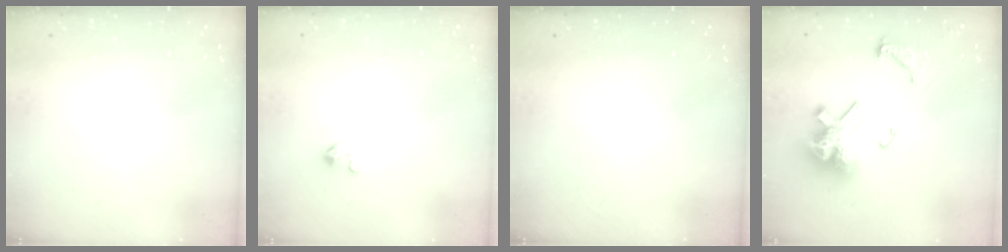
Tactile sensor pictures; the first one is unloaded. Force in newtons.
{"total": 0.0}
{"total": 0.0}
{"total": 18.5, "press": 18.3, "slide": 2.4}